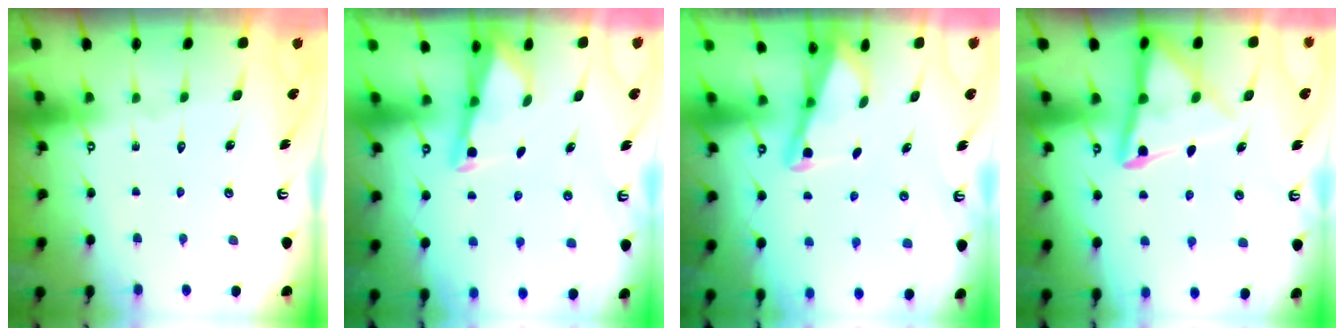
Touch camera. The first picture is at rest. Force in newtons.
{"total": 2.9, "press": 2.9, "slide": 0.2}
{"total": 3.0, "press": 3.0, "slide": 0.4}
{"total": 11.4, "press": 11.3, "slide": 1.2}